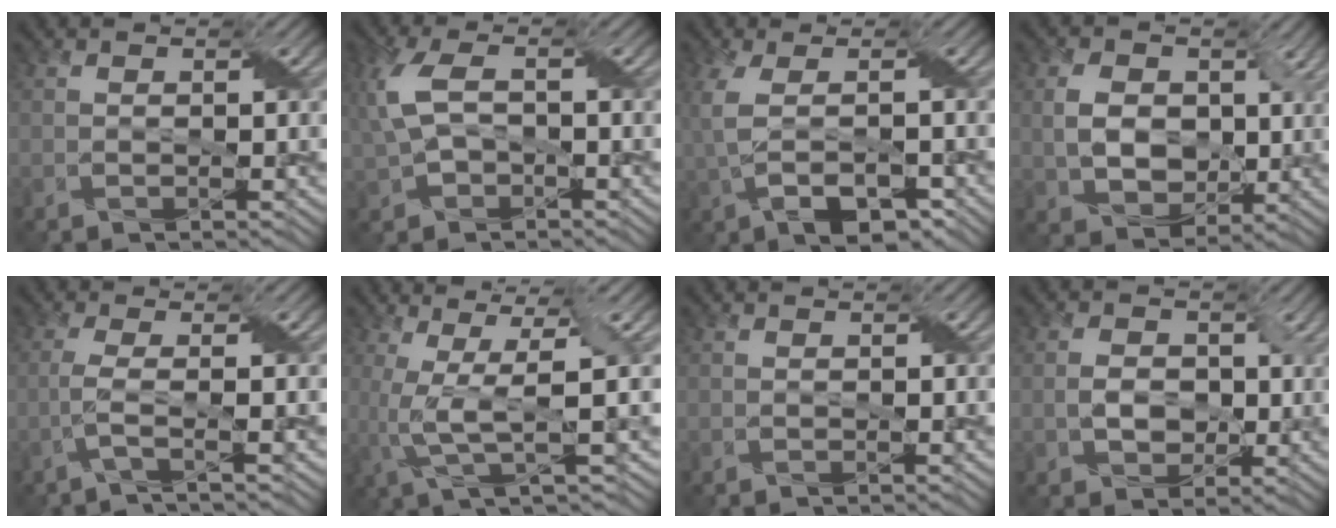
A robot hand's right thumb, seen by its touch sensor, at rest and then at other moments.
{"total": 6.0, "force": [0.1, 3.6, 4.7], "torque": [-0.133, 0.009, -0.003]}
{"total": 6.9, "force": [-1.0, 3.3, 6.0], "torque": [-0.140, -0.011, -0.016]}
{"total": 8.3, "force": [1.3, 6.2, 5.3], "torque": [-0.115, -0.008, 0.024]}
{"total": 2.6, "force": [-1.0, 0.3, 2.4], "torque": [-0.046, 0.004, -0.039]}
{"total": 6.3, "force": [0.3, 1.1, 6.2], "torque": [-0.129, 0.007, 0.005]}
{"total": 0.0}
{"total": 4.5, "force": [0.0, 3.6, 2.8], "torque": [-0.052, -0.004, -0.001]}